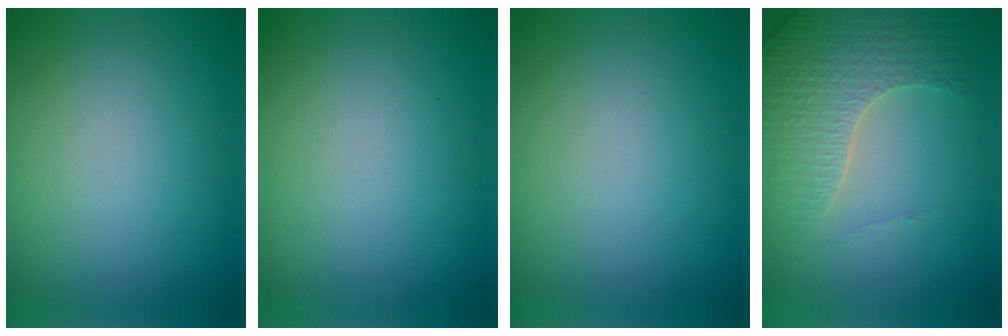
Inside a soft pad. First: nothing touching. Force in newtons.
{"total": 0.0}
{"total": 0.0}
{"total": 4.2, "press": 3.7, "slide": 1.8}